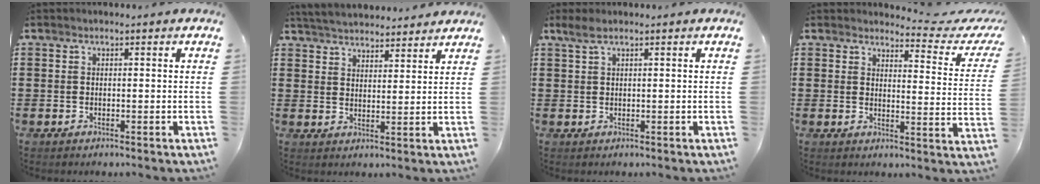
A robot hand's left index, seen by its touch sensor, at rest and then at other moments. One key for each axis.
{"total": 4.2, "fx": 4.1, "fy": 0.3, "fz": 0.3, "tx": -0.022, "ty": -0.018, "tz": 0.075}
{"total": 1.6, "fx": 0.8, "fy": 0.4, "fz": 1.4, "tx": -0.029, "ty": 0.002, "tz": 0.016}
{"total": 3.9, "fx": 3.5, "fy": 0.4, "fz": 1.6, "tx": -0.033, "ty": -0.022, "tz": 0.055}